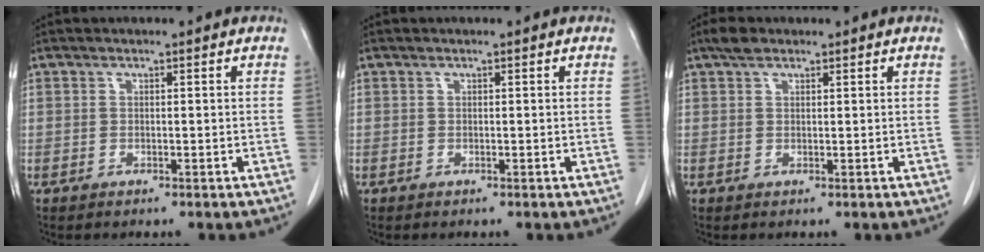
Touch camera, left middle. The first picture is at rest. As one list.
[{"total": 0.0}, {"total": 2.0, "force": [1.5, 1.0, 0.9], "torque": [-0.022, 0.010, 0.026]}]